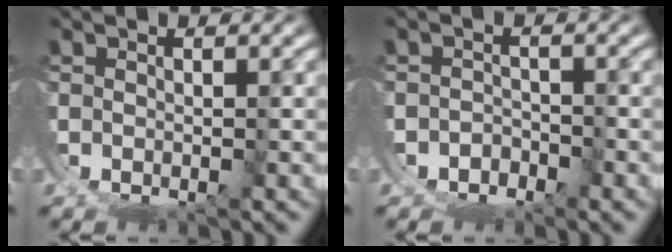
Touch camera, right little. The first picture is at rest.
{"total": 3.1, "force": [-1.2, 2.7, -0.8], "torque": [-0.014, -0.019, -0.021]}